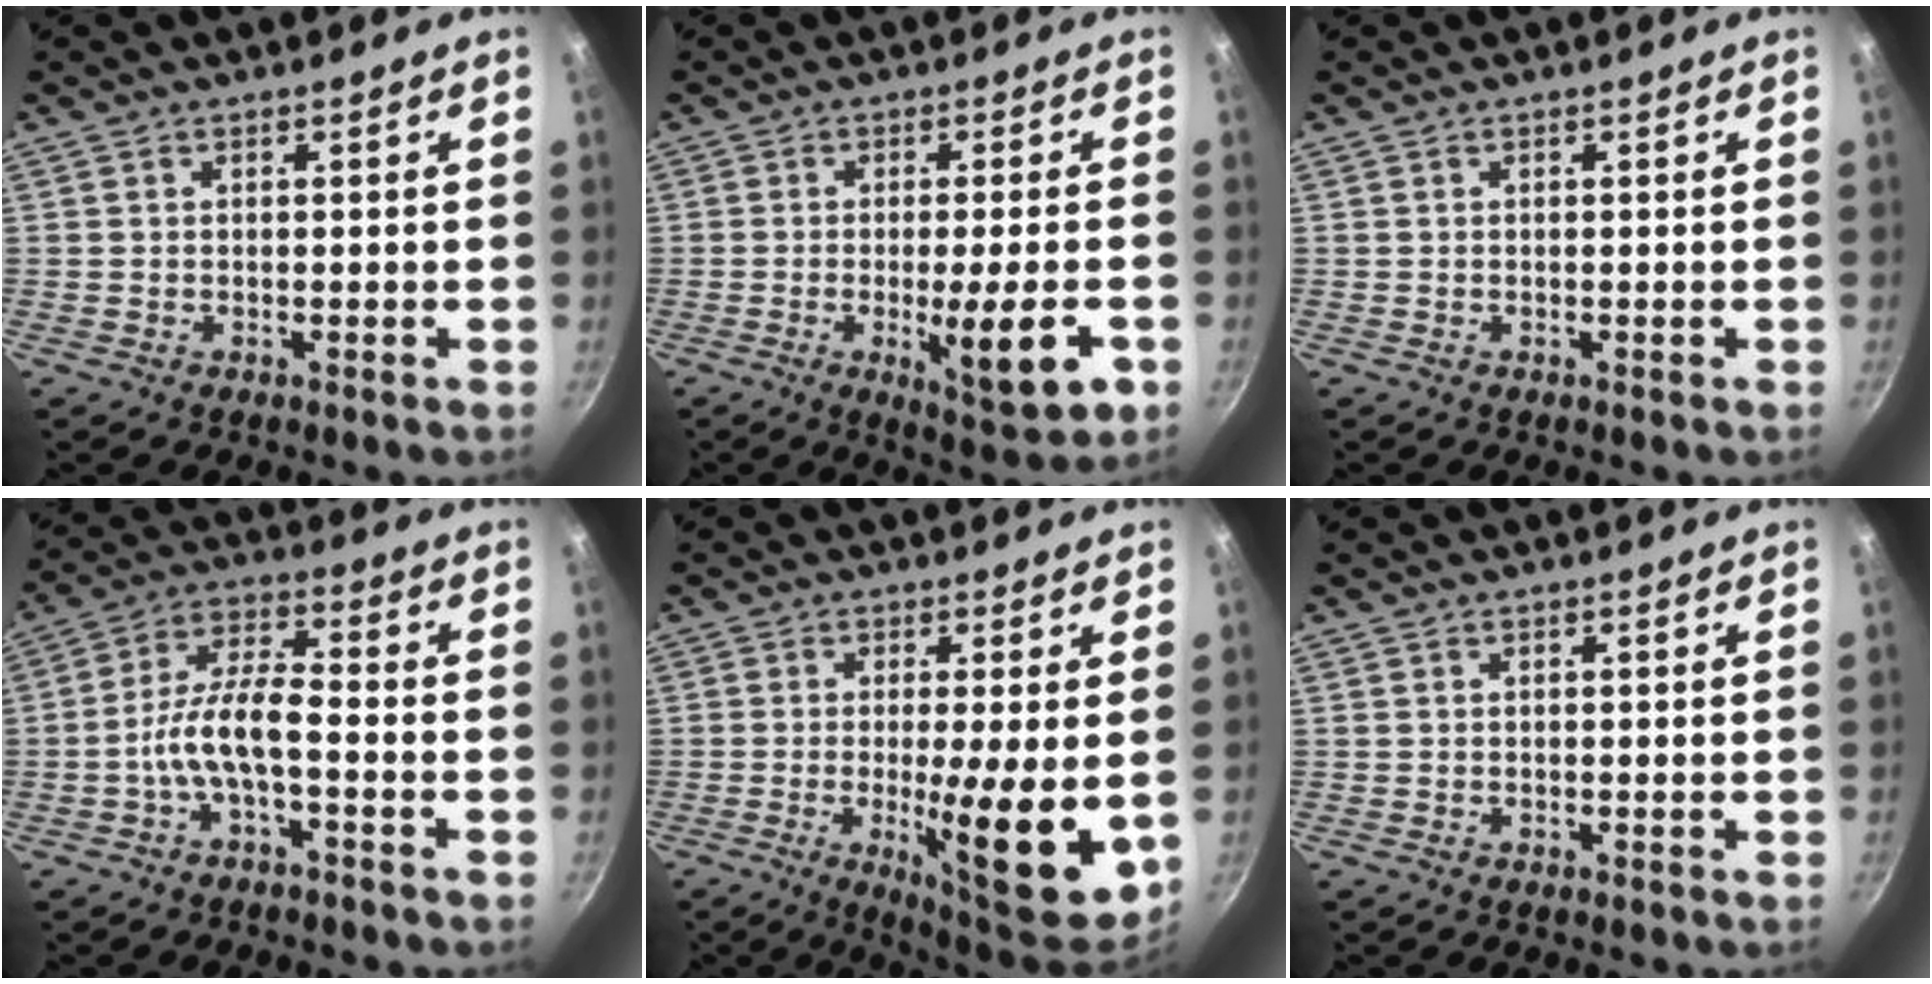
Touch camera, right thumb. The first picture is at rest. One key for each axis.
{"total": 11.6, "fx": -3.5, "fy": 2.5, "fz": 10.8, "tx": -0.146, "ty": -0.005, "tz": -0.043}
{"total": 0.0}
{"total": 8.3, "fx": -3.0, "fy": 2.7, "fz": 7.2, "tx": -0.148, "ty": 0.039, "tz": -0.064}
{"total": 14.8, "fx": -1.9, "fy": 3.1, "fz": 14.3, "tx": -0.201, "ty": -0.013, "tz": -0.021}
{"total": 0.0}